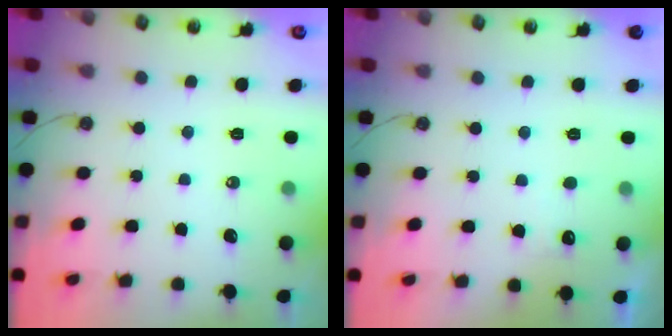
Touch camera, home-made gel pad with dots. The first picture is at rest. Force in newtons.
{"total": 3.7, "press": 3.5, "slide": 1.2}